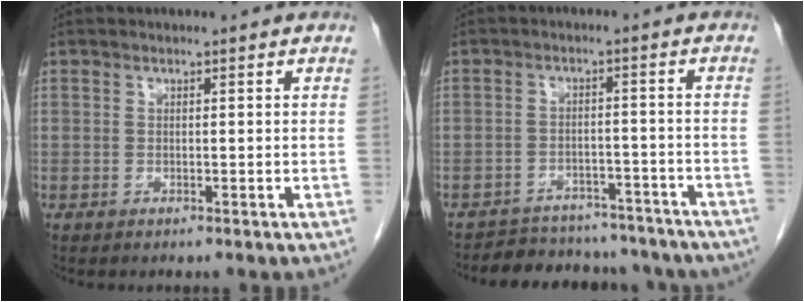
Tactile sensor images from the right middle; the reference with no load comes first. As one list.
[{"total": 13.7, "force": [-12.2, 5.5, 2.8], "torque": [-0.035, 0.021, -0.142]}]